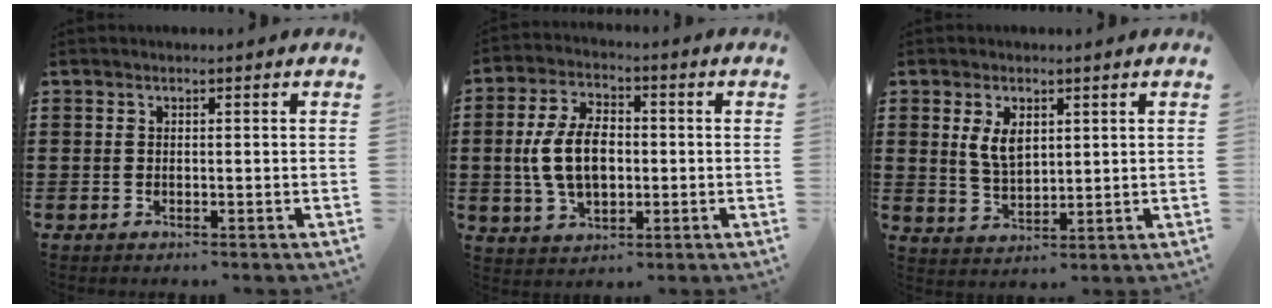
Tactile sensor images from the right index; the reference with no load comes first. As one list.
[{"total": 9.1, "force": [-0.4, 5.4, 7.4], "torque": [-0.171, 0.007, -0.013]}, {"total": 4.6, "force": [1.6, 2.4, 3.5], "torque": [-0.076, 0.006, 0.029]}]